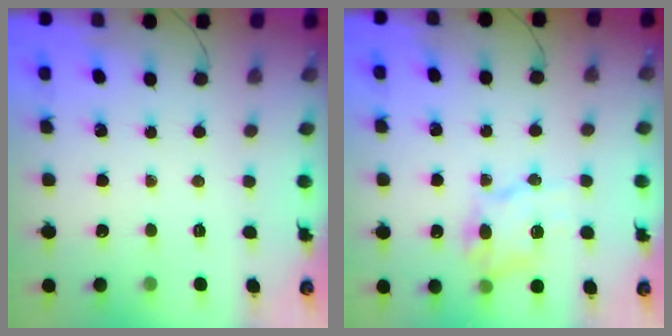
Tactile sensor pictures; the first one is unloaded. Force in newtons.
{"total": 9.2, "press": 9.2, "slide": 0.6}